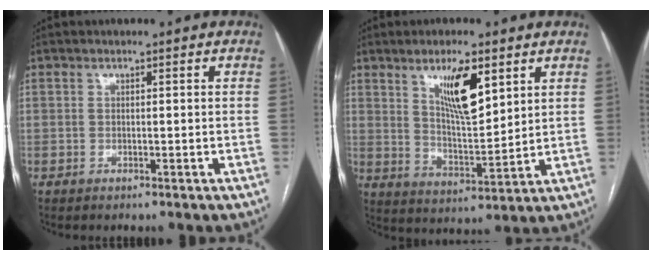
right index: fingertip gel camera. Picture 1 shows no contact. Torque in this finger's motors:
{"motor_torque": [0.92, 0.87, 0.26, 0.11]}